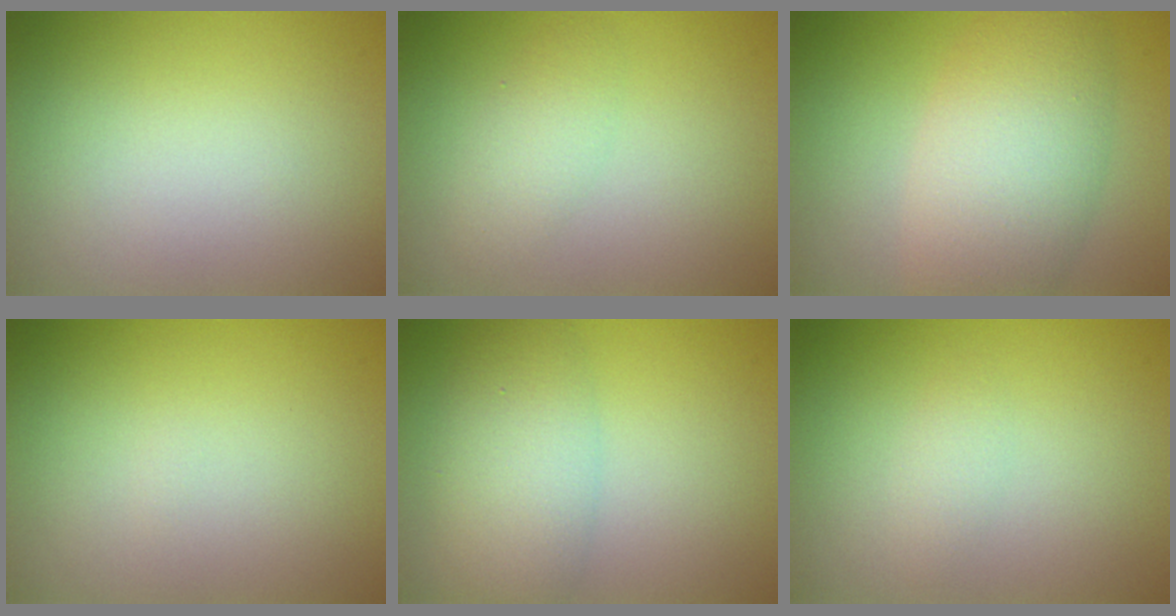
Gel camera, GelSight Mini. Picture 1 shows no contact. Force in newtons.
{"total": 1.9, "press": 1.9, "slide": 0.1}
{"total": 7.3, "press": 7.3, "slide": 0.5}
{"total": 0.0}
{"total": 5.0, "press": 5.0, "slide": 0.3}
{"total": 1.0, "press": 1.0, "slide": 0.1}